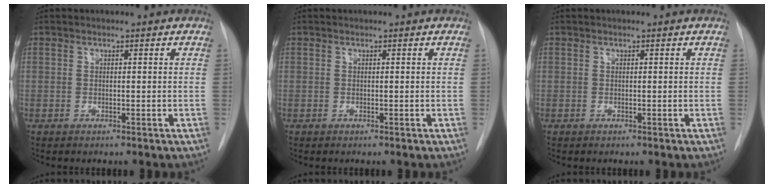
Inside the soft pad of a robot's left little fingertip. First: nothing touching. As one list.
[{"total": 0.0}, {"total": 0.0}]